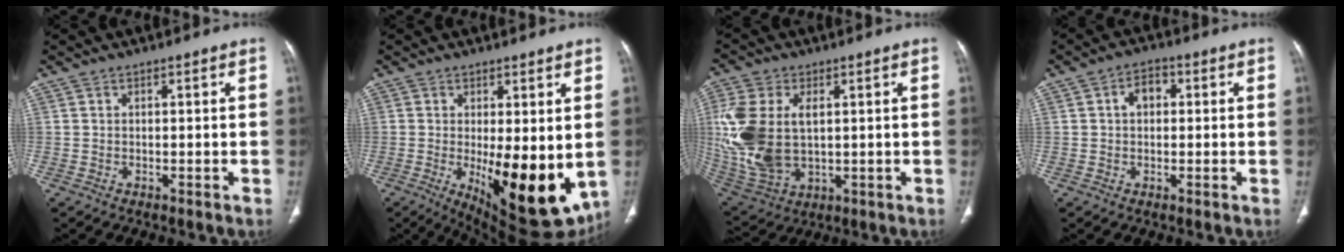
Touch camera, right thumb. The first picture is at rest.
{"total": 16.8, "force": [-2.2, 6.3, 15.4], "torque": [-0.211, -0.038, -0.010]}
{"total": 17.1, "force": [1.9, 10.6, 13.3], "torque": [-0.301, -0.006, 0.051]}
{"total": 4.0, "force": [0.6, 3.0, 2.7], "torque": [-0.031, 0.014, 0.004]}